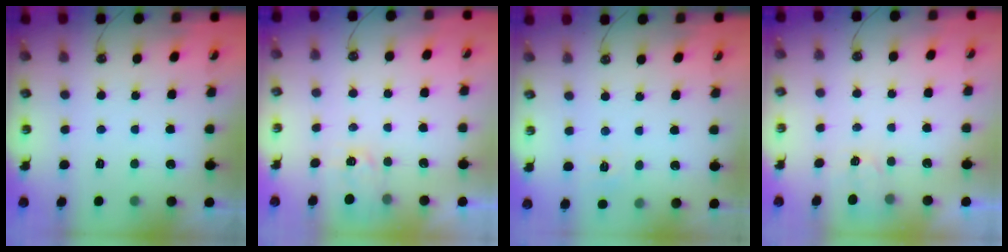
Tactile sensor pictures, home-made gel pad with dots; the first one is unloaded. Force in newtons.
{"total": 3.0, "press": 2.9, "slide": 0.5}
{"total": 5.0, "press": 4.9, "slide": 0.7}
{"total": 2.6, "press": 2.5, "slide": 0.4}